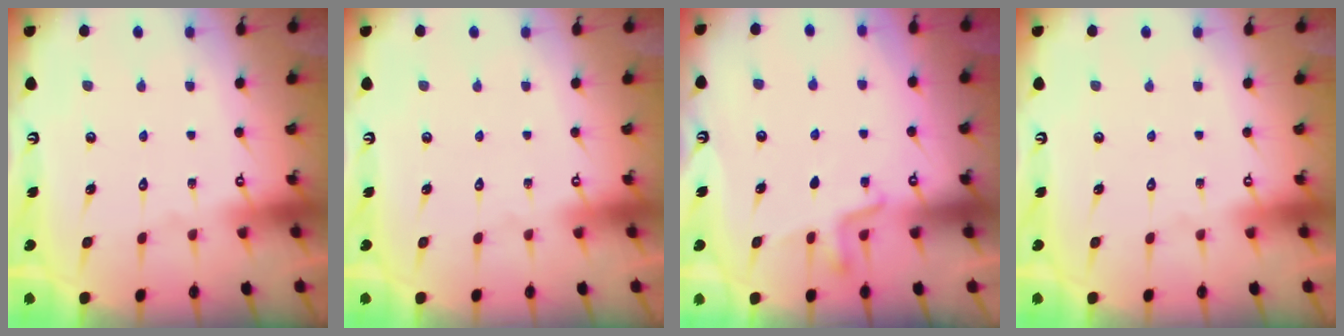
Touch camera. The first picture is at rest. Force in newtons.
{"total": 0.0}
{"total": 3.0, "press": 2.9, "slide": 0.8}
{"total": 0.0}